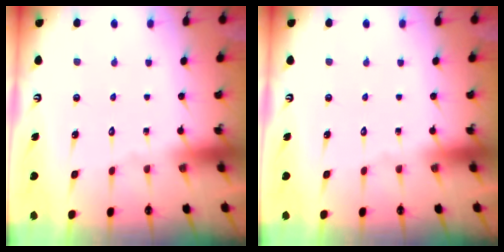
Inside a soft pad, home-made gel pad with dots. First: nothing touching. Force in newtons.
{"total": 0.0}